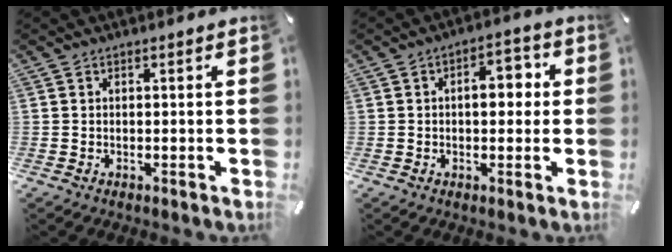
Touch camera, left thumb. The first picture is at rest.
{"total": 6.6, "force": [0.3, 3.9, 5.4], "torque": [-0.057, -0.002, -0.008]}